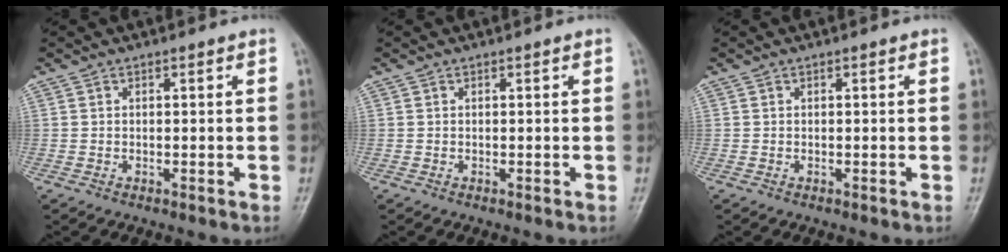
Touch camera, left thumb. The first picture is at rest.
{"total": 0.0}
{"total": 0.0}